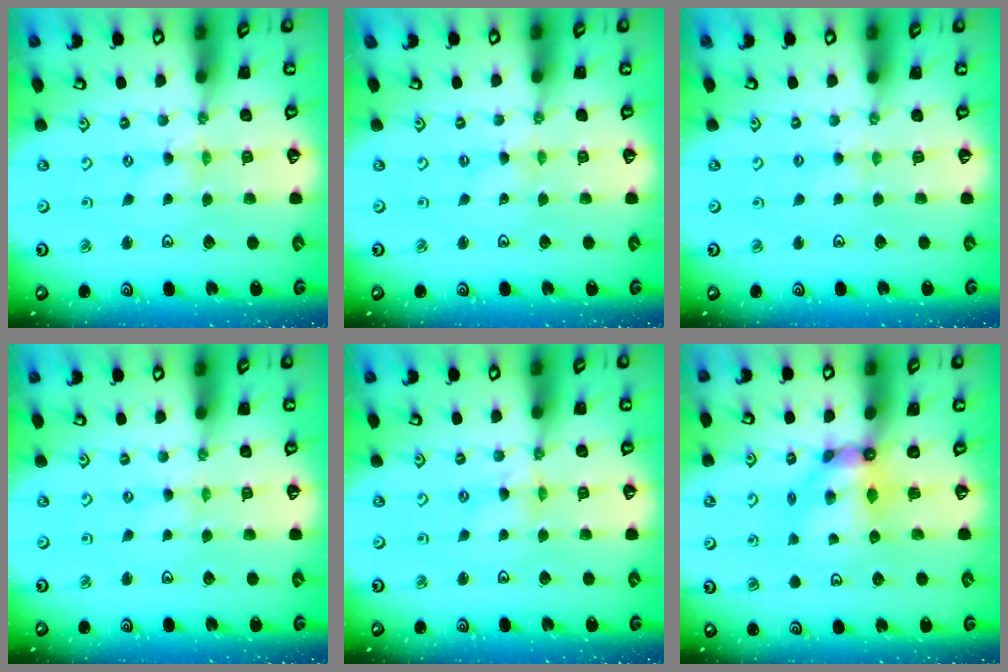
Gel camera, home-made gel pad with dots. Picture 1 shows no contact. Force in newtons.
{"total": 0.0}
{"total": 2.4, "press": 2.4, "slide": 0.4}
{"total": 0.0}
{"total": 1.7, "press": 1.7, "slide": 0.2}
{"total": 7.3, "press": 7.3, "slide": 0.4}